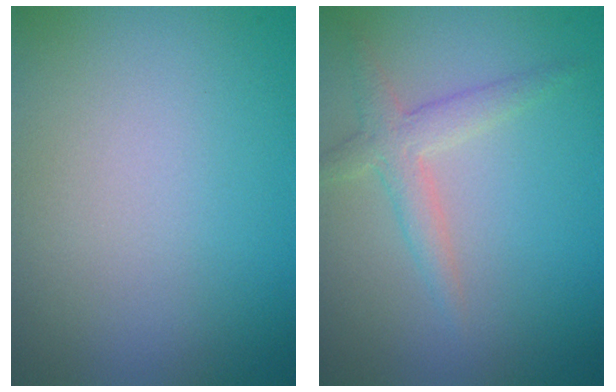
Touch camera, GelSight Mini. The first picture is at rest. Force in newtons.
{"total": 2.4, "press": 2.4, "slide": 0.1}